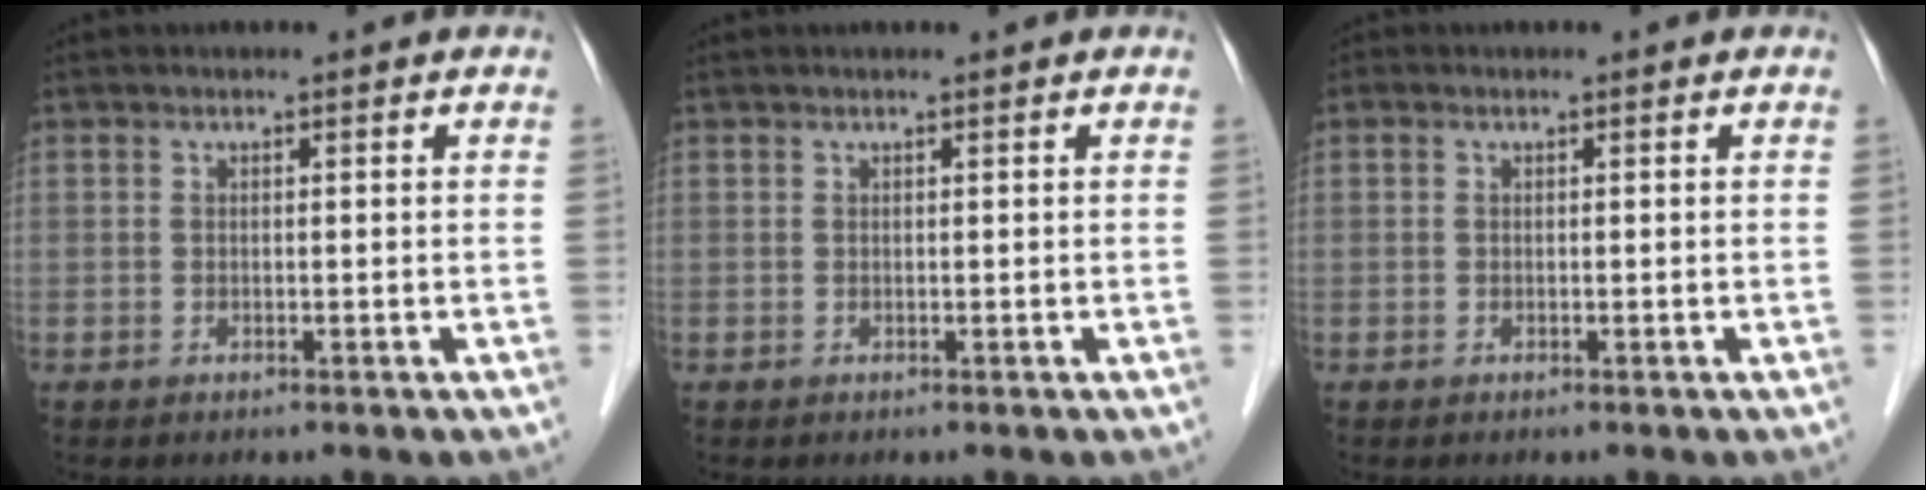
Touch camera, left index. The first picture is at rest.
{"total": 2.1, "force": [1.7, 0.1, 1.2], "torque": [-0.016, 0.032, 0.029]}
{"total": 0.0}